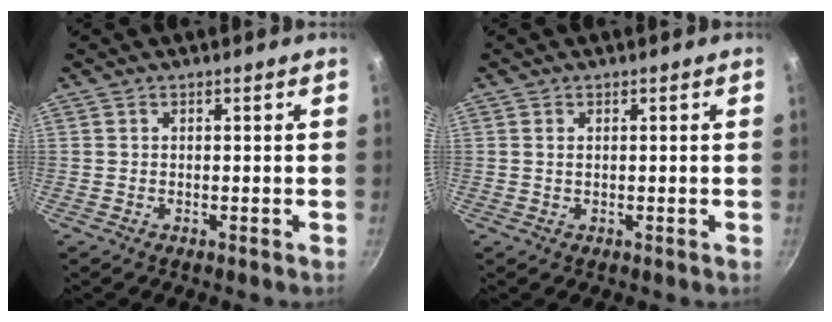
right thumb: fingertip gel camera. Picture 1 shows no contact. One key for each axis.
{"total": 0.8, "fx": 0.2, "fy": 0.5, "fz": 0.6, "tx": -0.012, "ty": 0.001, "tz": 0.004}